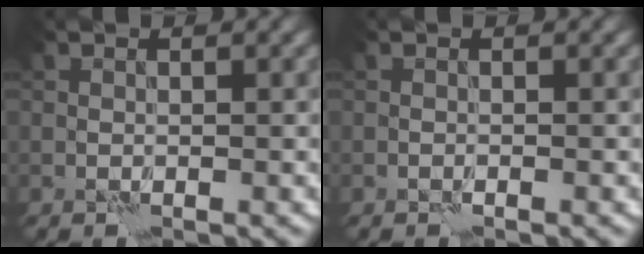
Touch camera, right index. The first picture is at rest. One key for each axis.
{"total": 0.0}